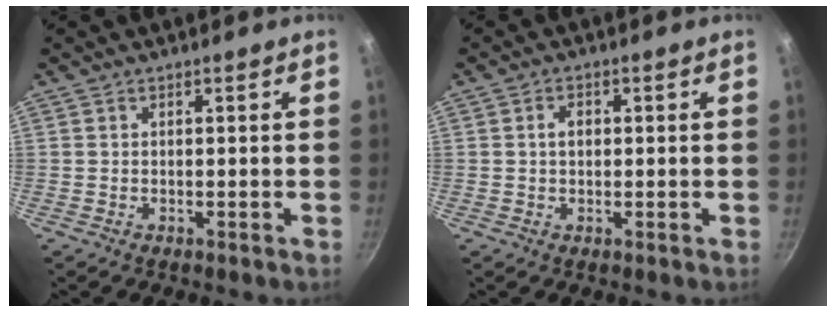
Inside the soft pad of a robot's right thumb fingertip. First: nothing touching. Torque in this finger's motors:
{"motor_torque": [-0.22, 0.26, 0.34, -0.03, 0.04]}